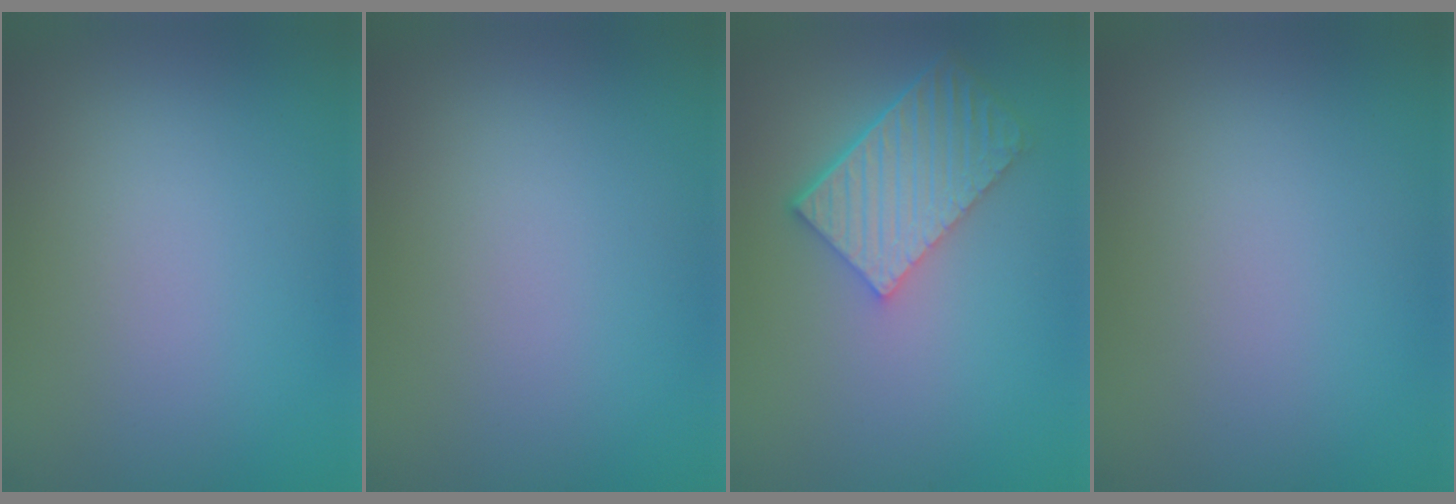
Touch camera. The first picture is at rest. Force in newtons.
{"total": 0.0}
{"total": 5.5, "press": 4.2, "slide": 3.7}
{"total": 0.0}